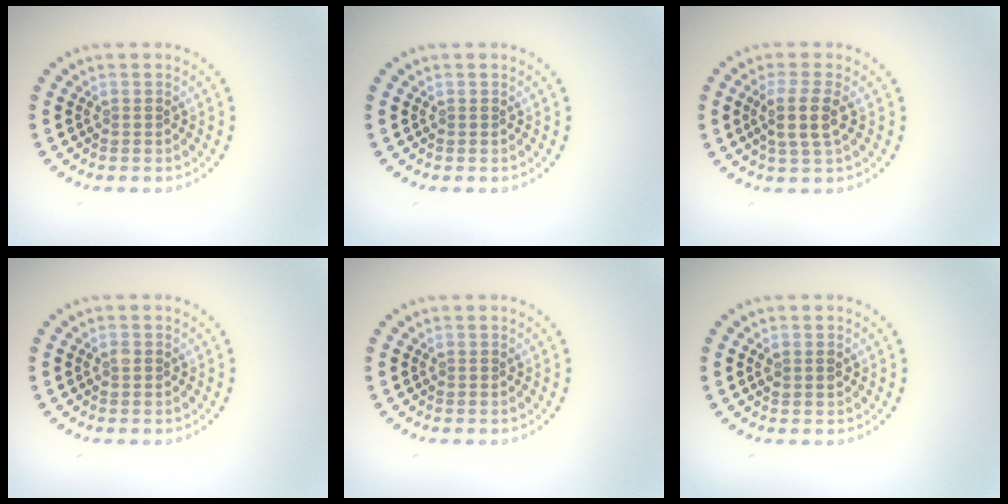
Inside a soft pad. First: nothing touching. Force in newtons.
{"total": 0.0}
{"total": 2.8, "press": 2.5, "slide": 1.2}
{"total": 0.7, "press": 0.7, "slide": 0.1}
{"total": 0.0}
{"total": 0.9, "press": 0.9, "slide": 0.1}